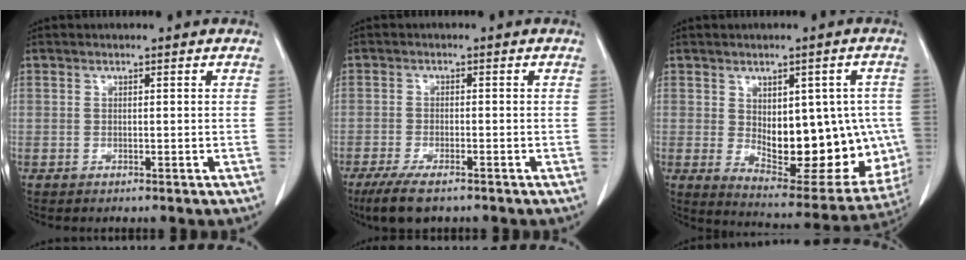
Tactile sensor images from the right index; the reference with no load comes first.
{"total": 6.1, "force": [-4.4, 1.6, 3.9], "torque": [-0.073, -0.013, -0.074]}
{"total": 18.4, "force": [-1.0, 8.4, 16.3], "torque": [-0.204, 0.001, 0.018]}